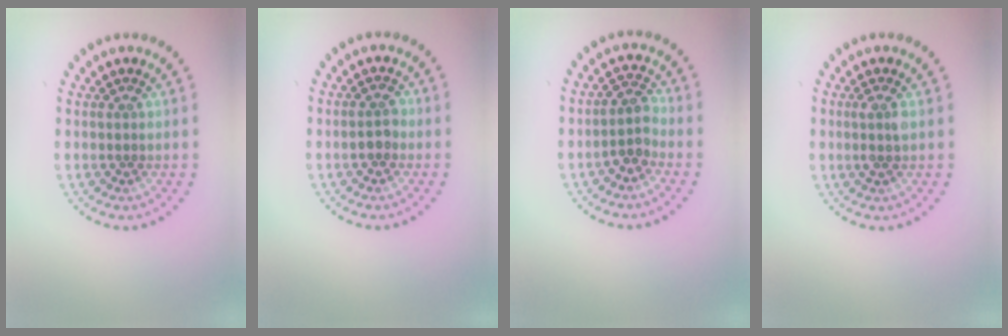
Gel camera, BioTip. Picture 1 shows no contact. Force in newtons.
{"total": 1.5, "press": 1.5, "slide": 0.2}
{"total": 2.1, "press": 1.8, "slide": 1.1}
{"total": 1.5, "press": 1.3, "slide": 0.7}